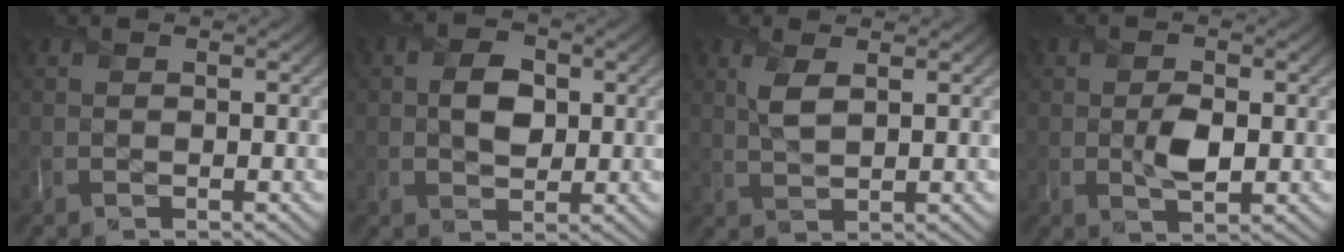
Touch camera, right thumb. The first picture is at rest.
{"total": 3.9, "force": [0.4, 2.8, 2.7], "torque": [-0.058, -0.002, 0.000]}
{"total": 2.8, "force": [1.2, 1.0, 2.4], "torque": [-0.059, 0.003, 0.026]}
{"total": 3.4, "force": [-0.1, 2.0, 2.7], "torque": [-0.053, -0.005, -0.001]}